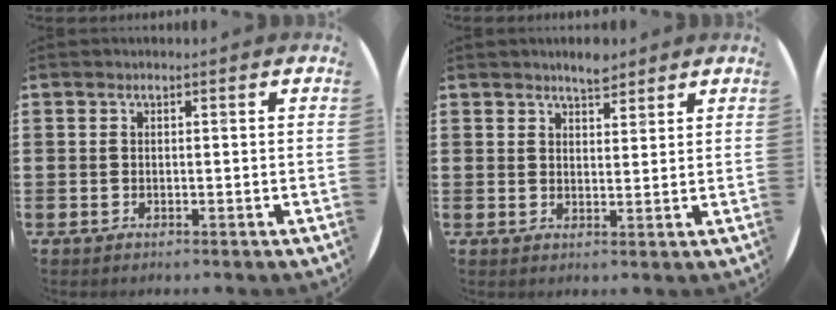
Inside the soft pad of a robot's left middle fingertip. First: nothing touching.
{"total": 3.0, "force": [2.9, 0.6, 0.5], "torque": [-0.006, -0.007, 0.051]}